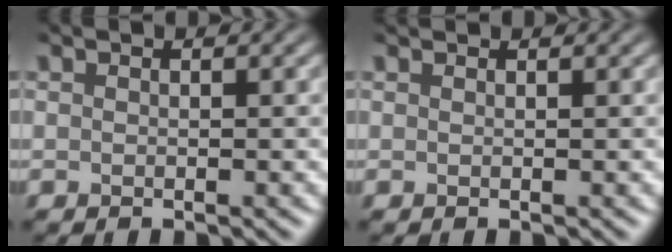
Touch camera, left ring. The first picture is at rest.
{"total": 0.9, "force": [0.9, 0.1, 0.2], "torque": [-0.013, 0.000, 0.003]}